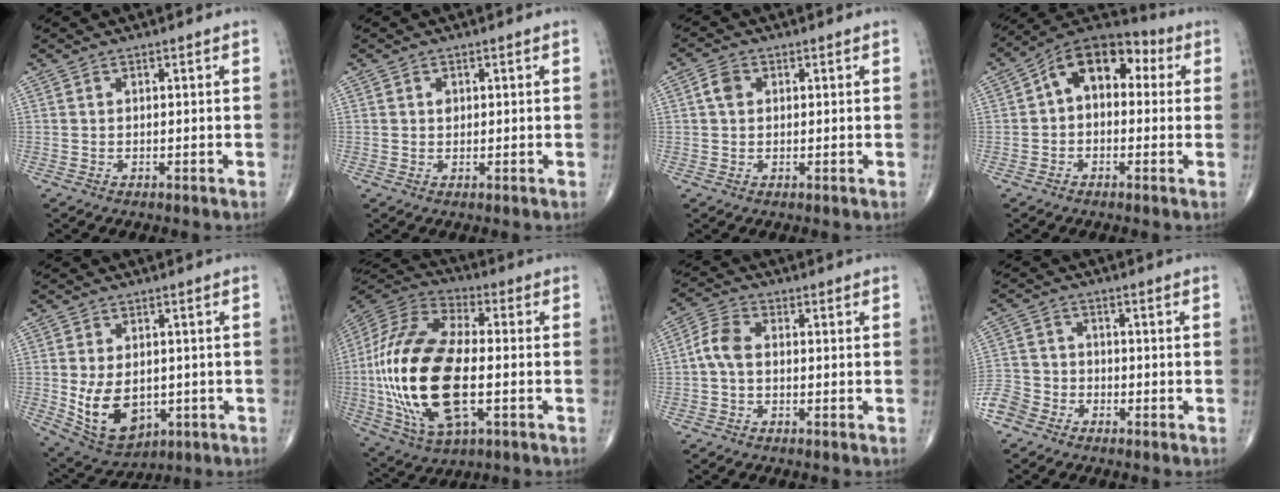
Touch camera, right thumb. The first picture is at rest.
{"total": 1.2, "force": [0.3, 1.0, 0.6], "torque": [-0.005, 0.000, 0.005]}
{"total": 2.8, "force": [0.6, 2.1, 1.7], "torque": [-0.031, 0.005, 0.009]}
{"total": 12.3, "force": [1.9, 7.9, 9.2], "torque": [-0.107, 0.041, 0.013]}
{"total": 11.0, "force": [-1.5, 7.4, 8.0], "torque": [-0.118, -0.006, -0.002]}
{"total": 26.5, "force": [-3.3, 12.4, 23.2], "torque": [-0.499, 0.005, -0.055]}
{"total": 5.0, "force": [-0.4, 3.1, 3.9], "torque": [-0.080, 0.015, -0.019]}
{"total": 5.9, "force": [-4.0, 4.2, 1.3], "torque": [-0.016, 0.016, -0.090]}